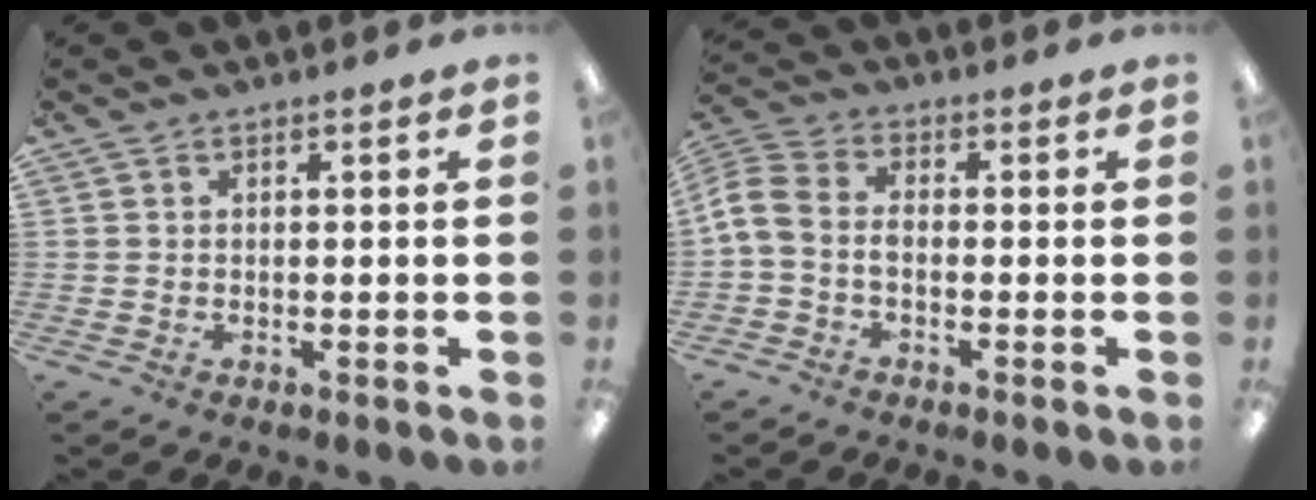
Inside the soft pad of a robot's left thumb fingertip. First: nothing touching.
{"total": 7.3, "force": [-1.3, 4.7, 5.5], "torque": [-0.126, -0.002, -0.022]}